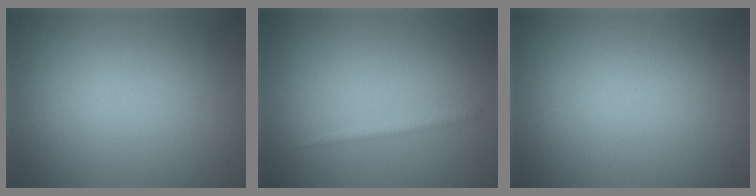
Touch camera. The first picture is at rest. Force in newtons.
{"total": 1.0, "press": 1.0, "slide": 0.1}
{"total": 0.0}